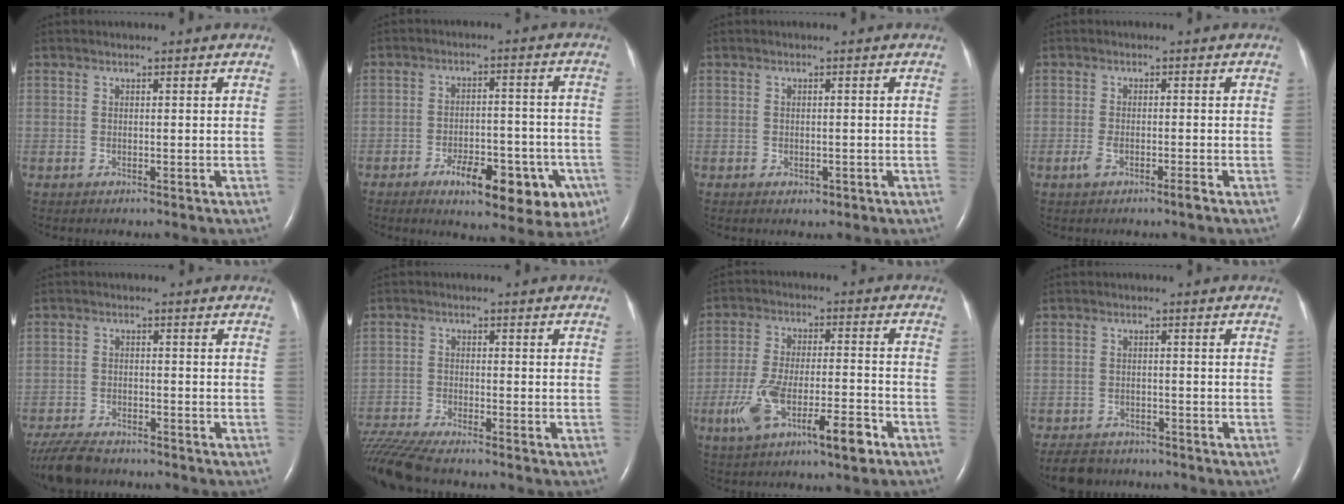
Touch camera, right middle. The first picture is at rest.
{"total": 13.7, "force": [-7.1, 5.1, 10.5], "torque": [-0.108, 0.017, -0.089]}
{"total": 1.4, "force": [-0.6, 1.0, 0.8], "torque": [-0.009, 0.002, 0.001]}
{"total": 2.6, "force": [-1.5, 0.3, 2.1], "torque": [-0.045, -0.004, -0.030]}
{"total": 7.6, "force": [-6.7, 2.2, 3.0], "torque": [-0.059, -0.019, -0.114]}
{"total": 9.3, "force": [-8.5, 0.0, 3.9], "torque": [-0.084, -0.019, -0.153]}
{"total": 12.1, "force": [-5.9, 2.6, 10.3], "torque": [-0.196, 0.001, -0.094]}
{"total": 5.9, "force": [-5.1, 2.6, 1.1], "torque": [-0.023, -0.007, -0.079]}